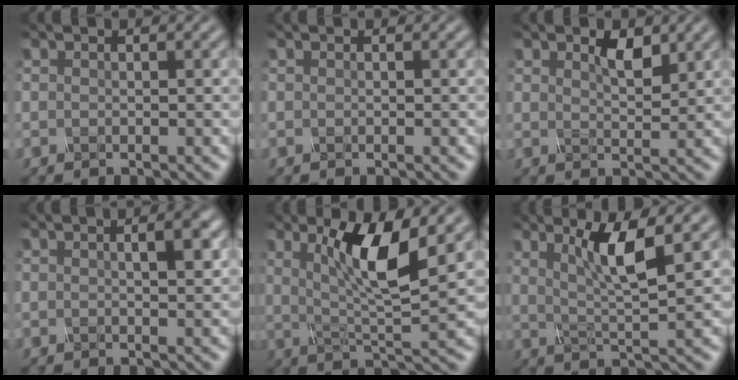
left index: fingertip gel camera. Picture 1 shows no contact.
{"total": 0.0}
{"total": 1.1, "force": [1.0, -0.3, 0.3], "torque": [-0.016, 0.002, 0.039]}
{"total": 3.0, "force": [0.9, 0.9, 2.7], "torque": [-0.013, 0.022, 0.003]}
{"total": 5.7, "force": [1.8, 0.5, 5.4], "torque": [-0.108, -0.003, 0.057]}
{"total": 3.9, "force": [1.5, -0.1, 3.6], "torque": [-0.083, -0.003, 0.056]}